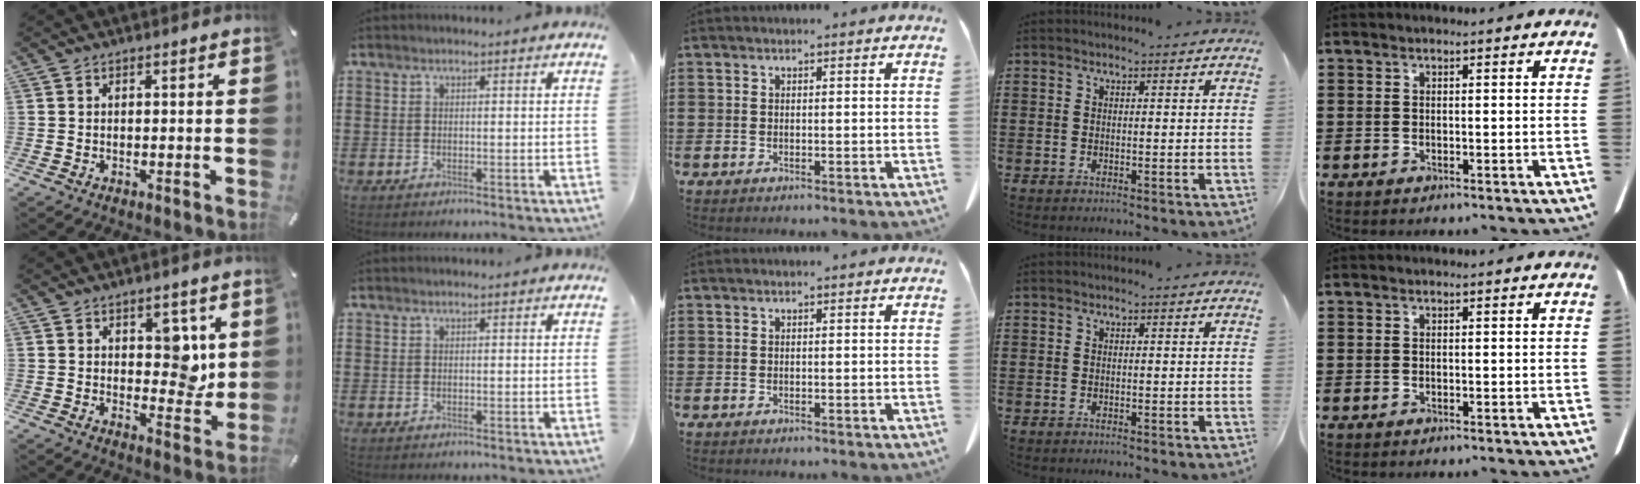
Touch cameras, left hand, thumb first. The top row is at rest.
{"thumb": {"total": 7.3, "force": [2.8, 5.1, 4.5], "torque": [-0.037, -0.015, 0.041]}}